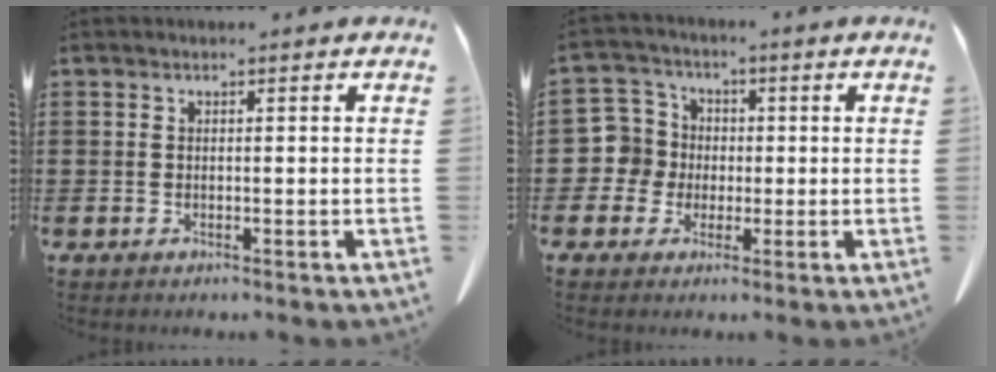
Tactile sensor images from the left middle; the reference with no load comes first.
{"total": 6.3, "force": [-0.4, 6.1, 1.4], "torque": [-0.070, 0.006, -0.010]}